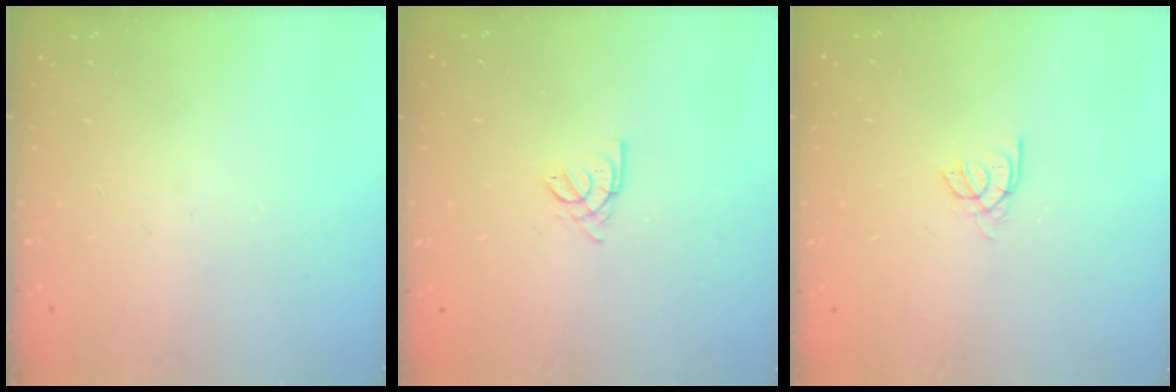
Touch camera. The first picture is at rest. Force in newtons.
{"total": 2.3, "press": 2.3, "slide": 0.5}
{"total": 2.2, "press": 2.1, "slide": 0.4}